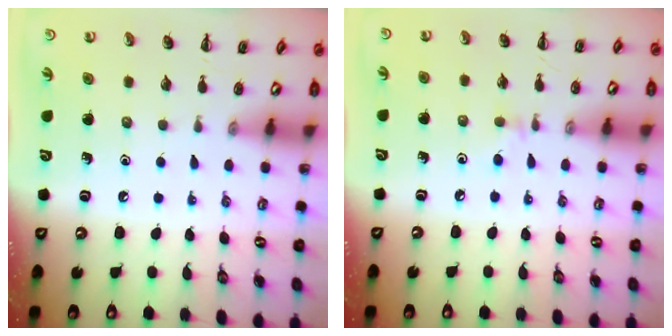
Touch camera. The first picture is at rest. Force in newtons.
{"total": 3.4, "press": 3.1, "slide": 1.3}